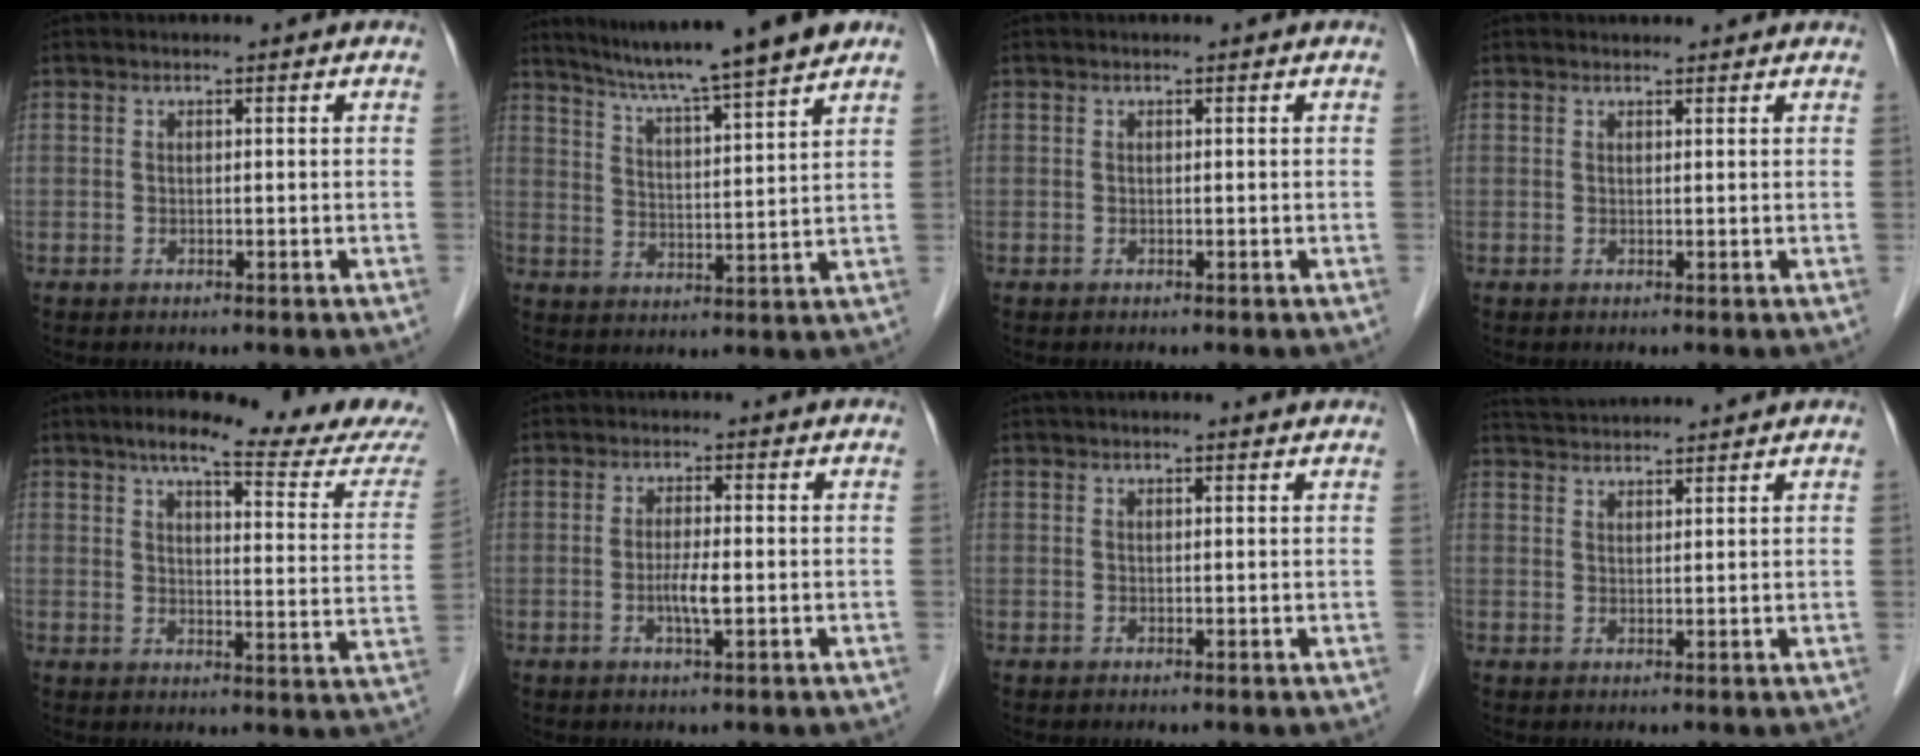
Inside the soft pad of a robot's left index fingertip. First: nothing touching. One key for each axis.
{"total": 13.6, "fx": 11.4, "fy": -1.2, "fz": 7.4, "tx": -0.123, "ty": 0.011, "tz": 0.169}
{"total": 0.0}
{"total": 2.4, "fx": 2.3, "fy": 0.5, "fz": 0.4, "tx": -0.013, "ty": 0.015, "tz": 0.026}
{"total": 17.5, "fx": 15.1, "fy": 0.7, "fz": 8.8, "tx": -0.118, "ty": -0.028, "tz": 0.182}
{"total": 3.1, "fx": -0.7, "fy": 0.2, "fz": 3.0, "tx": -0.061, "ty": -0.004, "tz": -0.013}
{"total": 2.3, "fx": 1.9, "fy": 0.6, "fz": 1.1, "tx": -0.017, "ty": 0.021, "tz": 0.022}
{"total": 6.9, "fx": 6.7, "fy": -0.2, "fz": 1.5, "tx": -0.033, "ty": 0.036, "tz": 0.107}